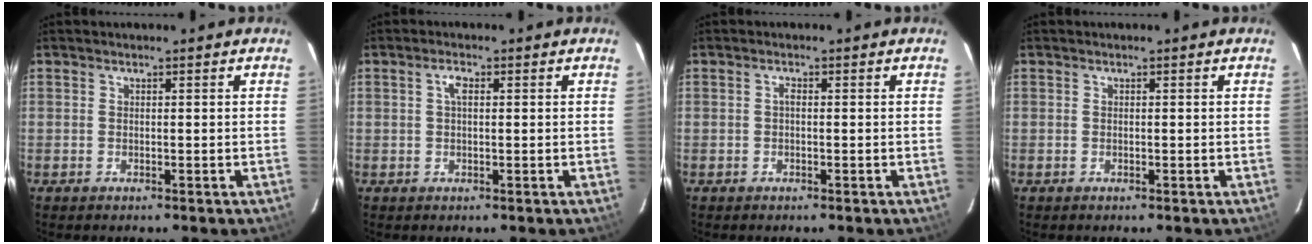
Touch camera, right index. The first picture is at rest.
{"total": 1.9, "force": [0.5, 0.8, 1.7], "torque": [-0.034, 0.007, 0.007]}
{"total": 0.8, "force": [-0.1, 0.4, 0.7], "torque": [-0.012, 0.005, -0.004]}
{"total": 0.0}